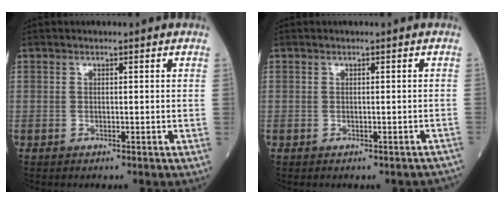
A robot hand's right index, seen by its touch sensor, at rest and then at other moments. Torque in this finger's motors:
{"motor_torque": [-0.22, 0.04, -0.30, -0.12]}